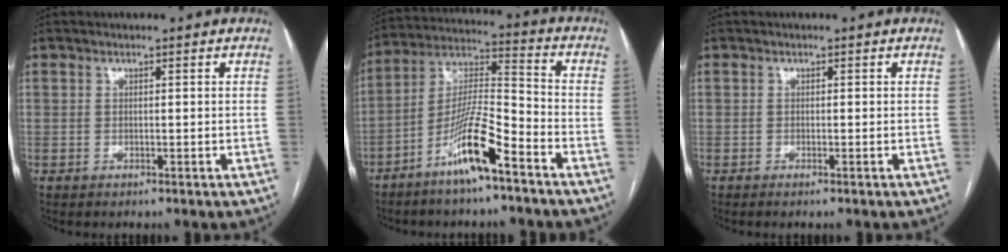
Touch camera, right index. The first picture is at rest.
{"total": 11.9, "force": [-7.1, 1.1, 9.6], "torque": [-0.188, -0.005, -0.136]}
{"total": 0.6, "force": [-0.5, -0.1, 0.5], "torque": [-0.010, -0.001, -0.008]}